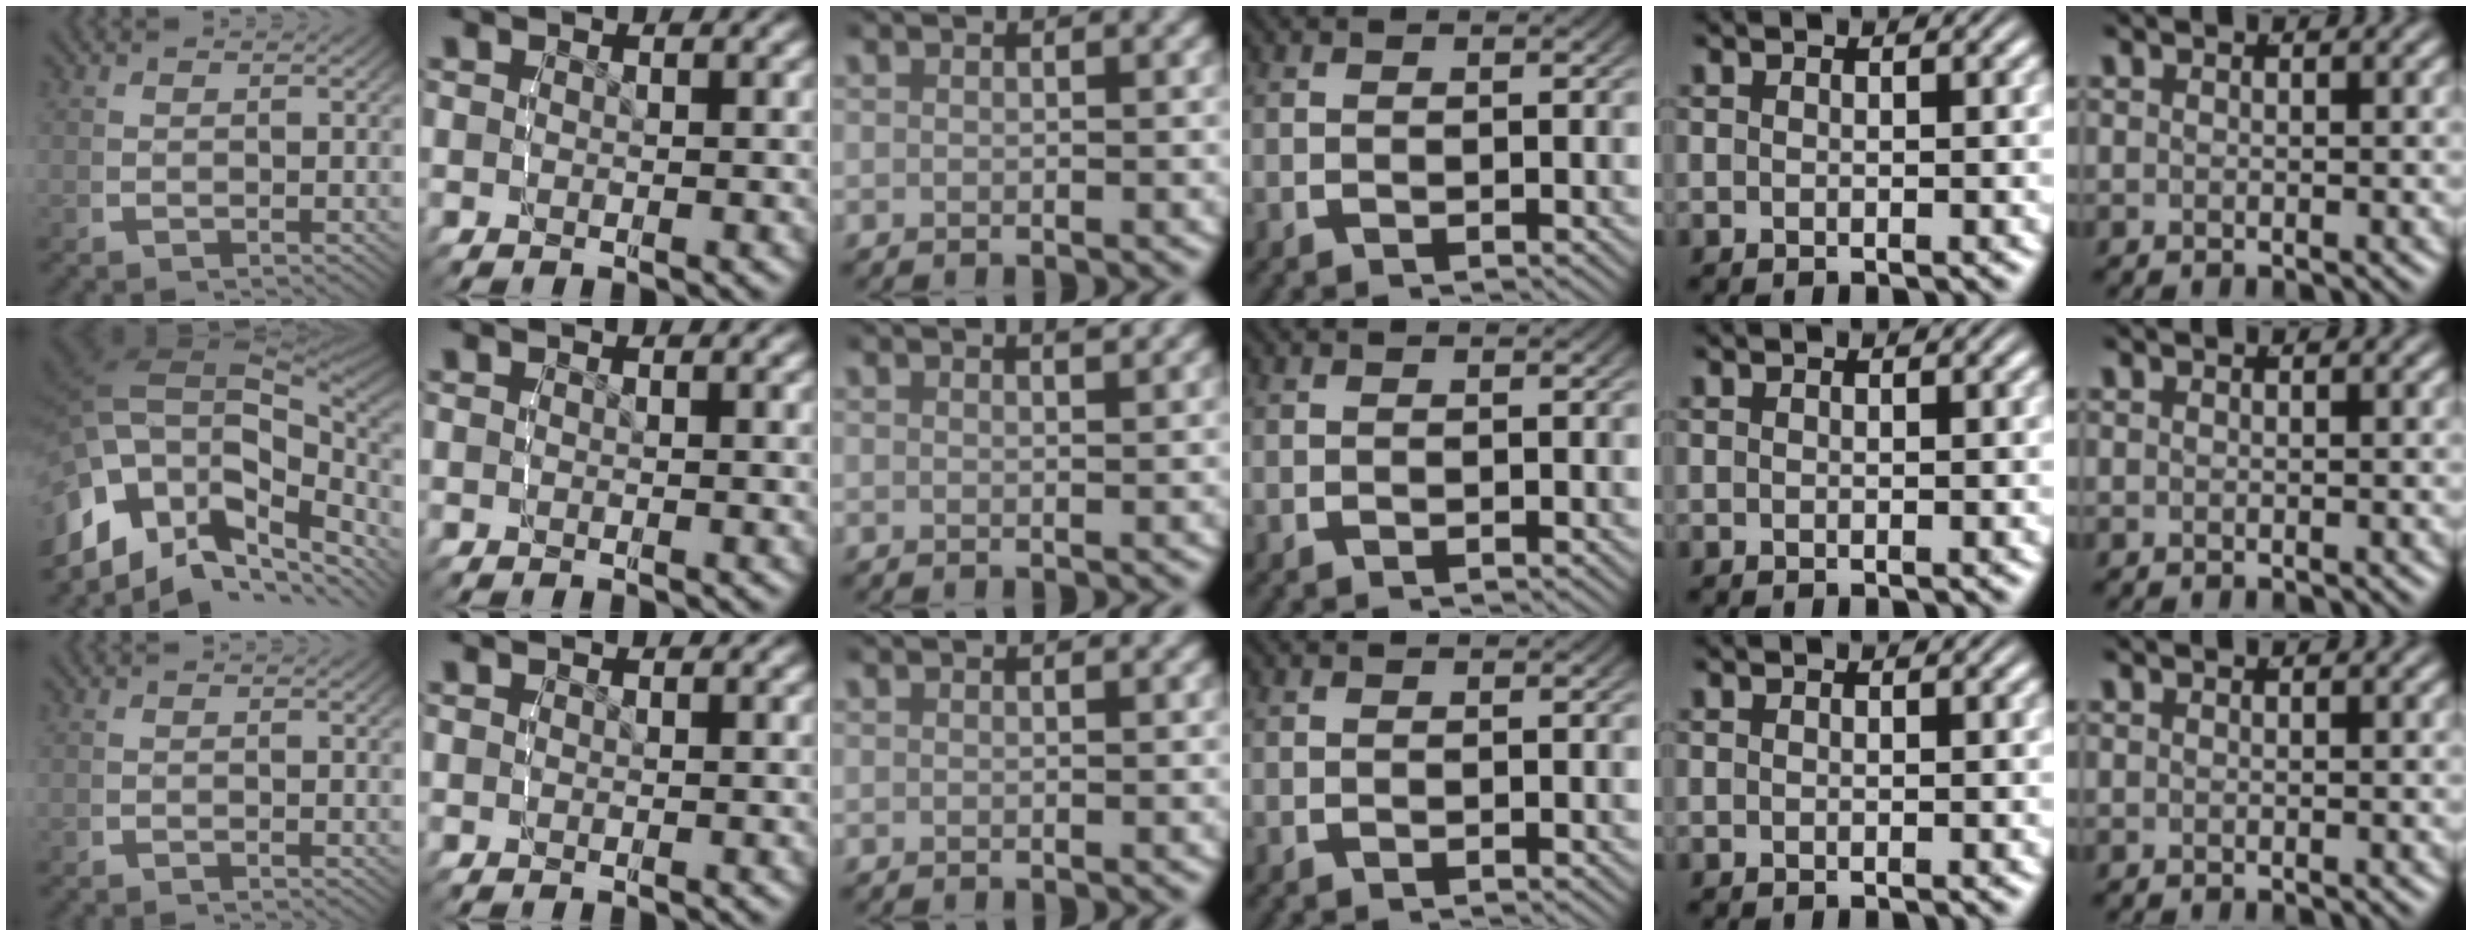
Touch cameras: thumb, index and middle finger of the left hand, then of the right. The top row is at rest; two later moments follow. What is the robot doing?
{"motion": "lift_and_place", "object": "air blower"}